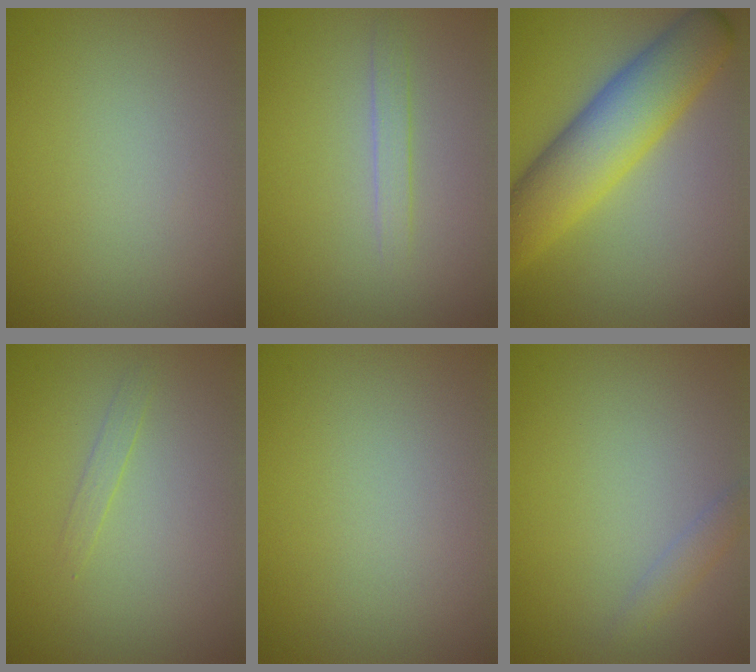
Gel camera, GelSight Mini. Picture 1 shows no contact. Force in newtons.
{"total": 1.2, "press": 1.2, "slide": 0.0}
{"total": 8.0, "press": 8.0, "slide": 0.2}
{"total": 0.8, "press": 0.8, "slide": 0.1}
{"total": 0.0}
{"total": 1.2, "press": 1.2, "slide": 0.1}